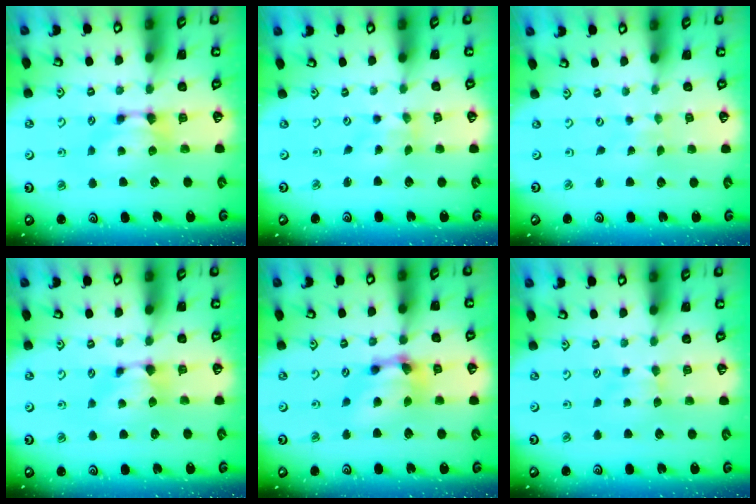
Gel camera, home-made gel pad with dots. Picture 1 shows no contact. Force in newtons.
{"total": 2.4, "press": 2.4, "slide": 0.7}
{"total": 6.5, "press": 6.5, "slide": 0.4}
{"total": 0.9, "press": 0.7, "slide": 0.6}
{"total": 5.2, "press": 4.8, "slide": 2.1}
{"total": 1.7, "press": 1.6, "slide": 0.5}